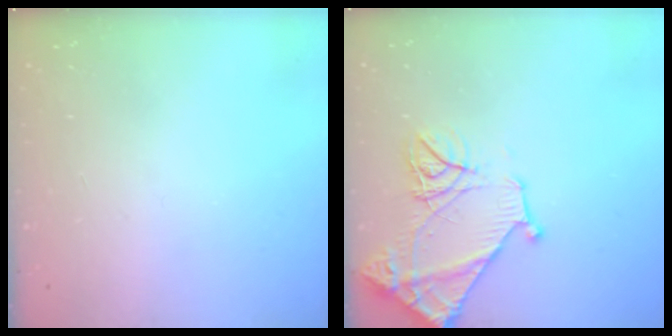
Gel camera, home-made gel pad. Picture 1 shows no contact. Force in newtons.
{"total": 13.5, "press": 13.4, "slide": 1.3}